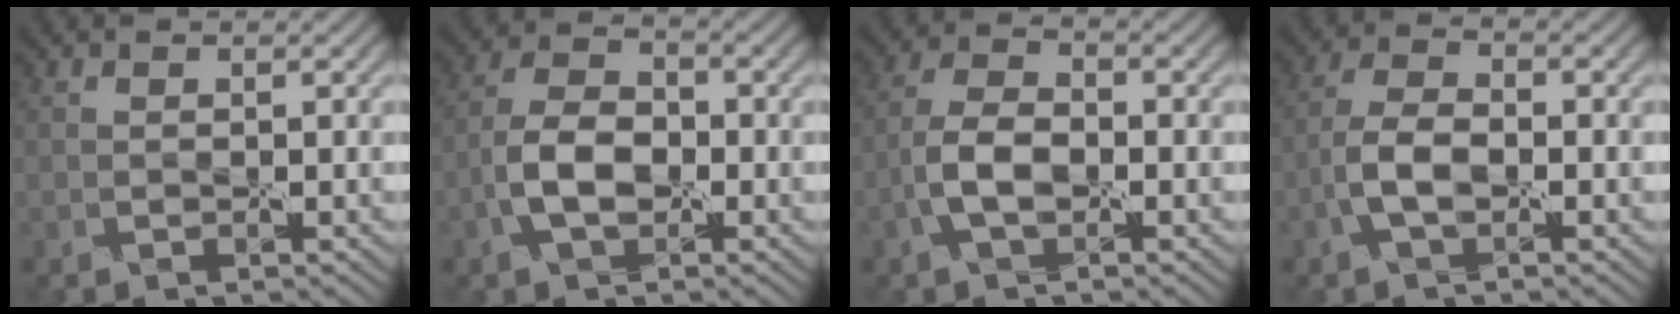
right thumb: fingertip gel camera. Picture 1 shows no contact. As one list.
[{"total": 4.9, "force": [-1.9, 2.7, 3.5], "torque": [-0.072, 0.014, -0.048]}, {"total": 4.1, "force": [-1.8, 1.8, 3.2], "torque": [-0.064, 0.015, -0.046]}, {"total": 3.7, "force": [-1.7, 1.4, 2.9], "torque": [-0.061, 0.014, -0.044]}]